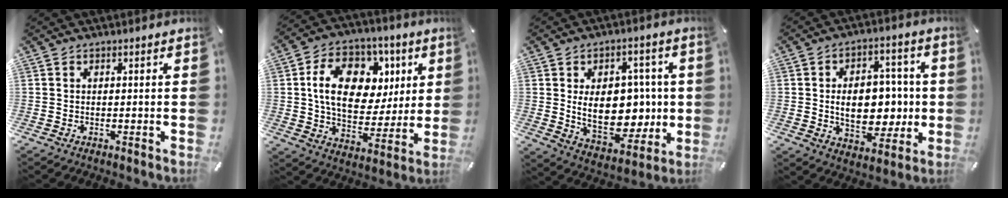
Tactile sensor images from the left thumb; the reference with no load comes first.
{"total": 17.1, "force": [4.9, 12.3, 10.8], "torque": [-0.167, 0.002, 0.092]}
{"total": 15.8, "force": [0.9, 10.6, 11.7], "torque": [-0.180, -0.011, 0.021]}
{"total": 13.8, "force": [-0.4, 9.2, 10.3], "torque": [-0.143, 0.004, -0.005]}